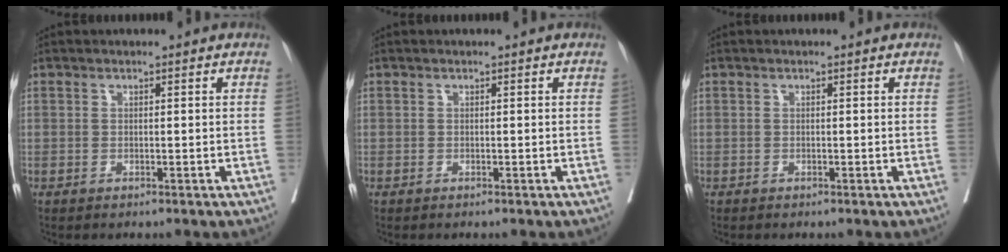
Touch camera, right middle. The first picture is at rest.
{"total": 0.0}
{"total": 0.0}